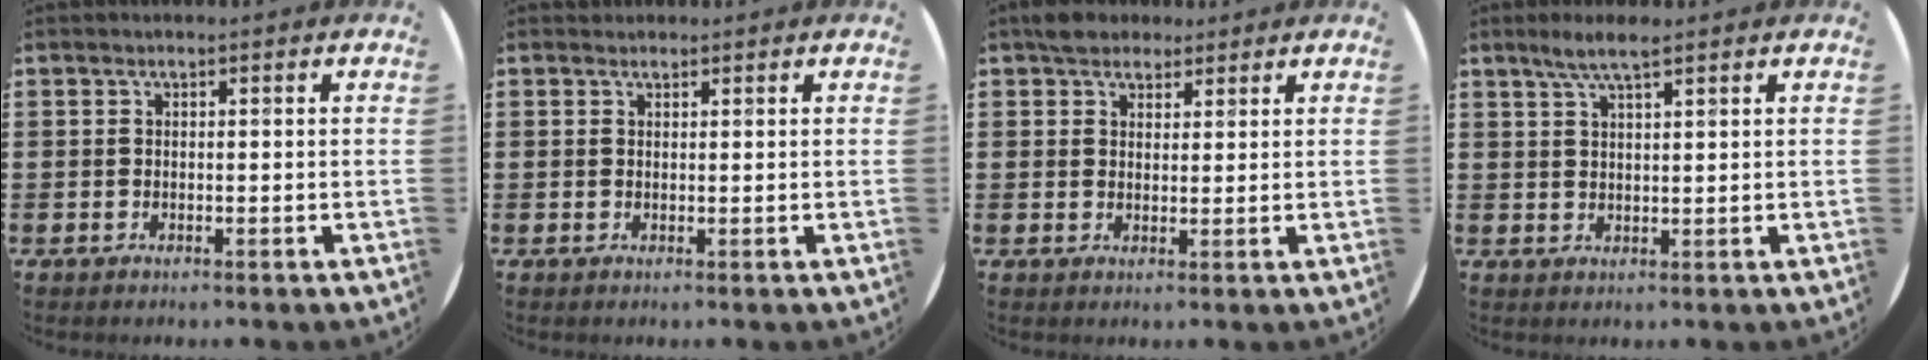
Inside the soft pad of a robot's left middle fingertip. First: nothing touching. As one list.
[{"total": 0.6, "force": [0.5, 0.2, -0.1], "torque": [0.003, 0.004, 0.010]}, {"total": 3.1, "force": [2.6, 1.7, 0.3], "torque": [-0.006, 0.005, 0.050]}, {"total": 3.6, "force": [2.6, 0.5, 2.4], "torque": [-0.052, 0.005, 0.046]}]